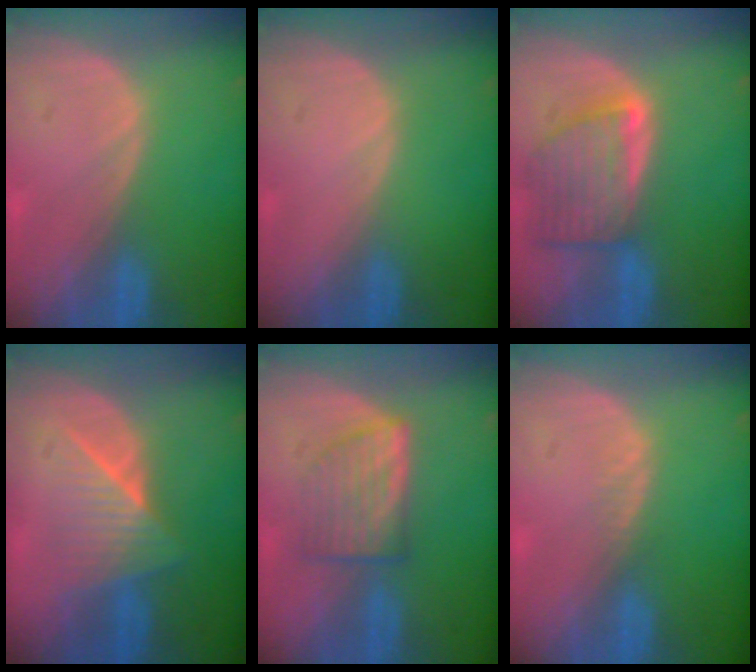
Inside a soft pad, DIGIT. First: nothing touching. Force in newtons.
{"total": 0.0}
{"total": 8.1, "press": 7.3, "slide": 3.5}
{"total": 6.4, "press": 6.1, "slide": 1.9}
{"total": 5.9, "press": 5.7, "slide": 1.4}
{"total": 0.9, "press": 0.9, "slide": 0.2}